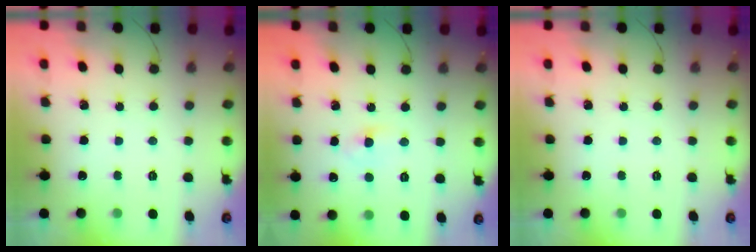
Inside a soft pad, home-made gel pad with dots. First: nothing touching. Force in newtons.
{"total": 3.0, "press": 2.8, "slide": 1.1}
{"total": 0.0}